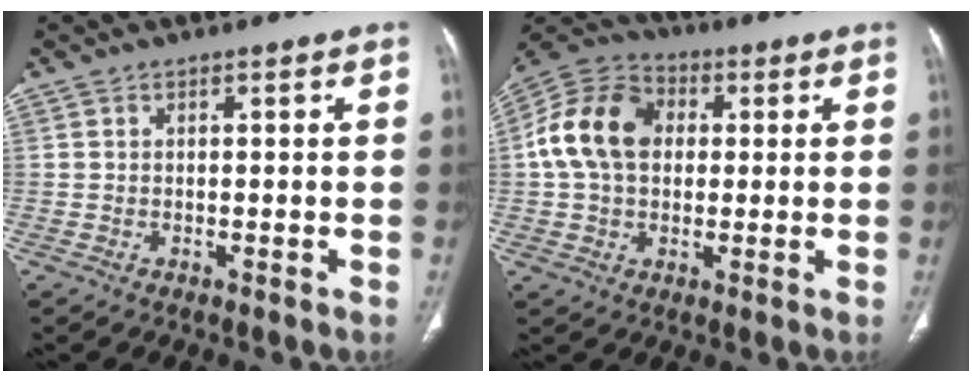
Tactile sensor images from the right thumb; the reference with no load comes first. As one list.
[{"total": 14.7, "force": [1.9, 10.9, 9.7], "torque": [-0.170, 0.028, 0.024]}]